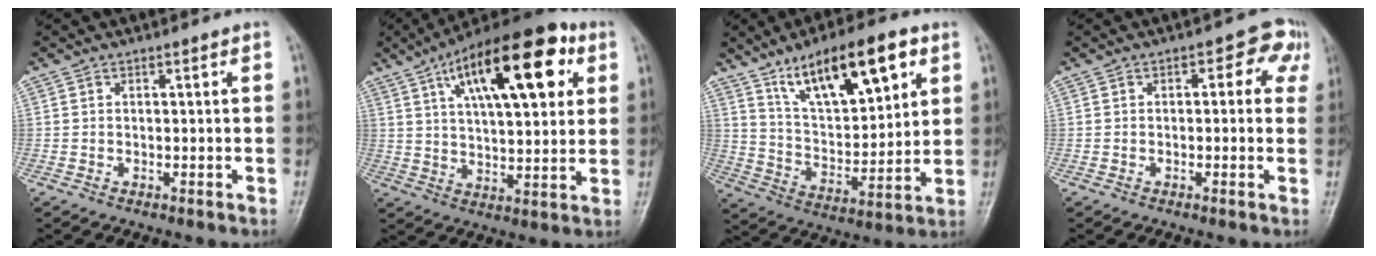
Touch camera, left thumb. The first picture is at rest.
{"total": 22.3, "force": [9.0, 8.9, 18.3], "torque": [-0.265, -0.002, 0.138]}
{"total": 17.8, "force": [9.7, 6.8, 13.3], "torque": [-0.181, -0.037, 0.169]}
{"total": 5.0, "force": [1.2, 3.2, 3.6], "torque": [0.004, 0.013, -0.003]}